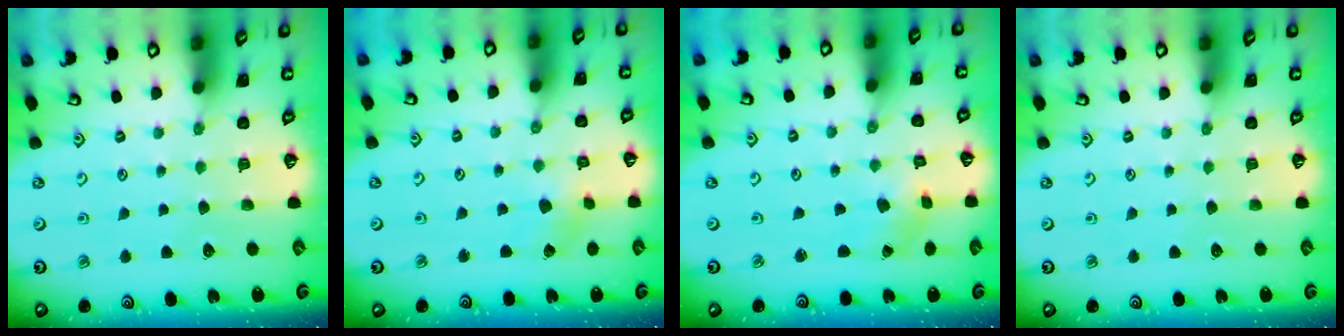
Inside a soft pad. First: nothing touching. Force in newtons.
{"total": 2.7, "press": 2.6, "slide": 0.6}
{"total": 2.7, "press": 2.3, "slide": 1.3}
{"total": 0.0}